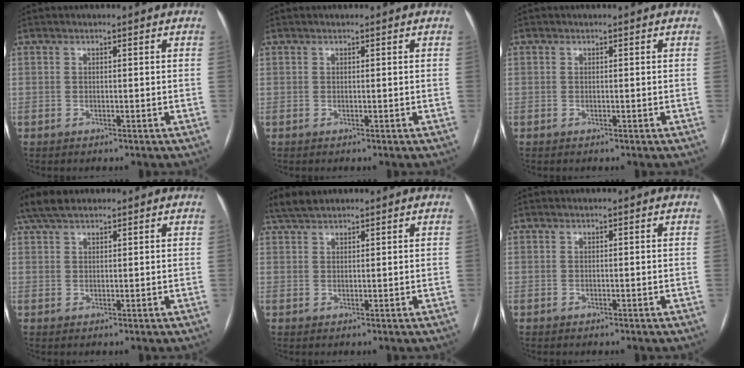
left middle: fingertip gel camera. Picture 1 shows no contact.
{"total": 0.0}
{"total": 0.0}
{"total": 5.5, "force": [4.3, 1.8, 2.8], "torque": [-0.066, 0.027, 0.087]}
{"total": 3.7, "force": [3.2, 1.0, 1.5], "torque": [-0.038, 0.018, 0.064]}
{"total": 0.0}